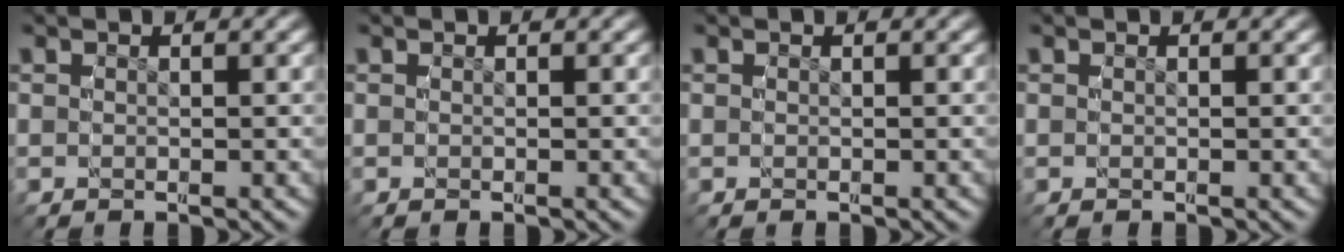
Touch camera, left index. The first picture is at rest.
{"total": 0.0}
{"total": 0.0}
{"total": 0.0}